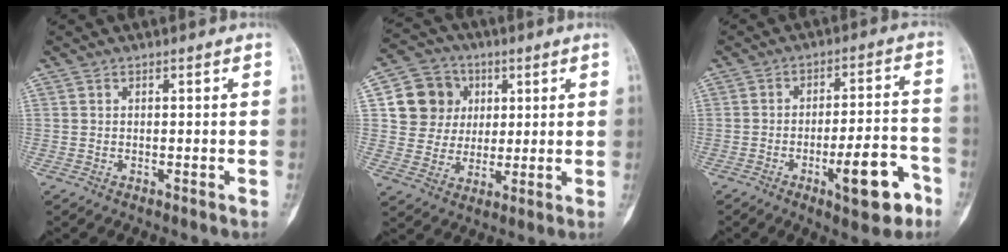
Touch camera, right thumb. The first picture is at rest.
{"total": 11.1, "force": [3.0, 10.2, 3.2], "torque": [-0.022, 0.001, 0.053]}
{"total": 12.4, "force": [-5.8, 3.9, 10.2], "torque": [-0.136, 0.036, -0.078]}